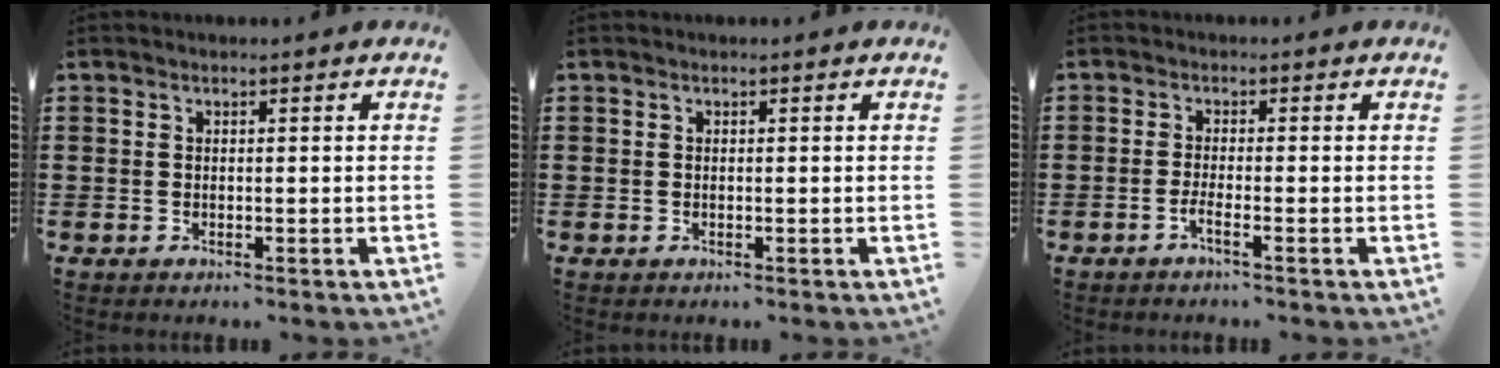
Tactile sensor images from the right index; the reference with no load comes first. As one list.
[{"total": 0.0}, {"total": 2.0, "force": [-1.2, -0.2, 1.5], "torque": [-0.034, -0.006, -0.025]}]